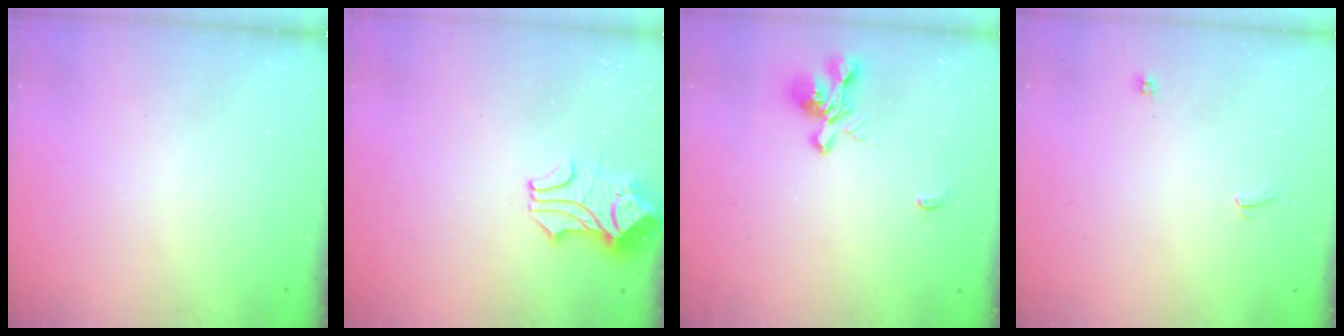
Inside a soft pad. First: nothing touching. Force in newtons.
{"total": 1.8, "press": 1.3, "slide": 1.1}
{"total": 1.9, "press": 1.5, "slide": 1.1}
{"total": 1.1, "press": 1.0, "slide": 0.4}